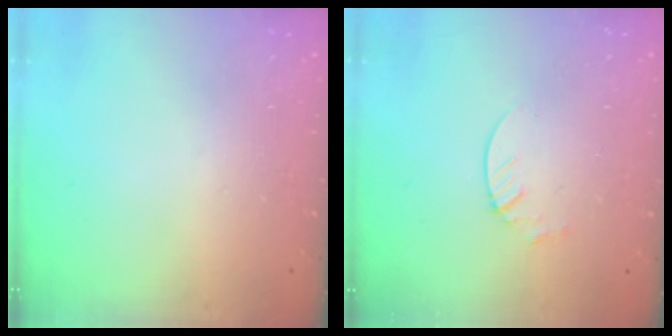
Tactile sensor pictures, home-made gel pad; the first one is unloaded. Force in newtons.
{"total": 2.1, "press": 2.1, "slide": 0.2}